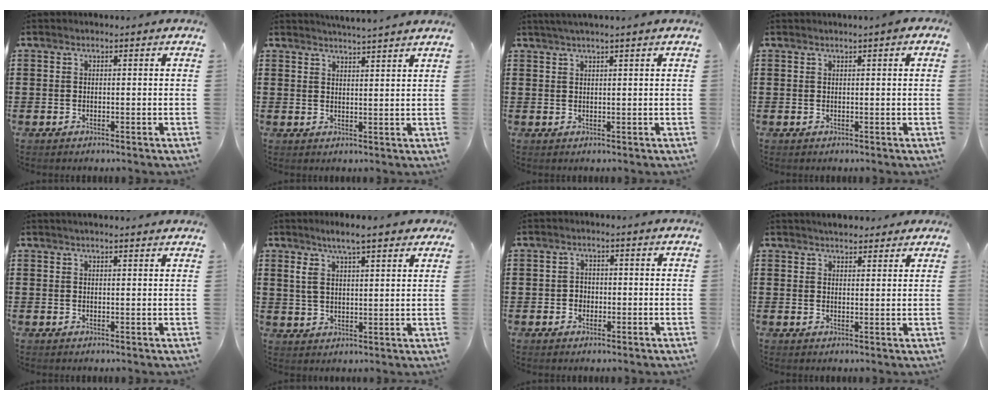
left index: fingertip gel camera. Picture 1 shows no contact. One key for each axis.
{"total": 3.0, "fx": 3.0, "fy": -0.6, "fz": 0.2, "tx": -0.013, "ty": -0.013, "tz": 0.055}
{"total": 1.4, "fx": 1.2, "fy": -0.3, "fz": 0.8, "tx": -0.015, "ty": 0.000, "tz": 0.022}
{"total": 0.6, "fx": 0.4, "fy": -0.1, "fz": 0.5, "tx": -0.009, "ty": -0.002, "tz": 0.008}
{"total": 1.3, "fx": 1.3, "fy": 0.0, "fz": 0.4, "tx": -0.011, "ty": 0.002, "tz": 0.024}
{"total": 6.9, "fx": 4.7, "fy": 1.9, "fz": 4.7, "tx": -0.103, "ty": 0.004, "tz": 0.081}
{"total": 1.3, "fx": -0.2, "fy": 1.2, "fz": 0.5, "tx": -0.014, "ty": 0.006, "tz": -0.005}
{"total": 3.0, "fx": 2.9, "fy": 0.8, "fz": 0.5, "tx": -0.018, "ty": -0.002, "tz": 0.054}